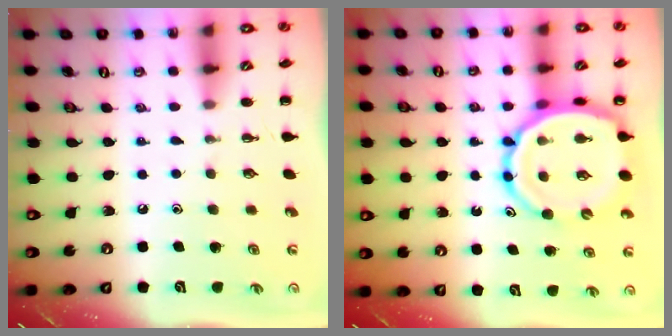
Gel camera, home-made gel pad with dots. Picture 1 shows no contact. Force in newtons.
{"total": 14.6, "press": 14.2, "slide": 3.5}